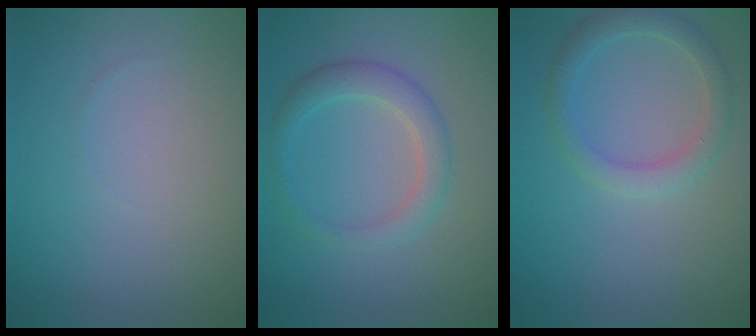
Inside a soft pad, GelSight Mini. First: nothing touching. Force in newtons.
{"total": 2.7, "press": 2.7, "slide": 0.1}
{"total": 2.5, "press": 2.5, "slide": 0.1}